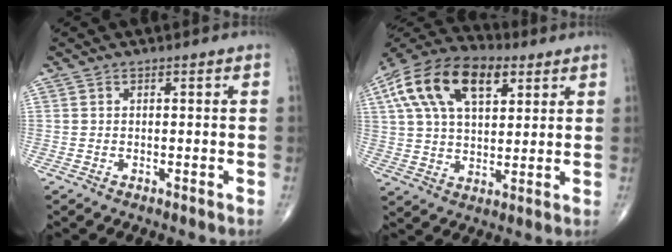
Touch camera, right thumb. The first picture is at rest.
{"total": 18.9, "force": [7.8, 10.3, 13.8], "torque": [-0.243, 0.007, 0.132]}